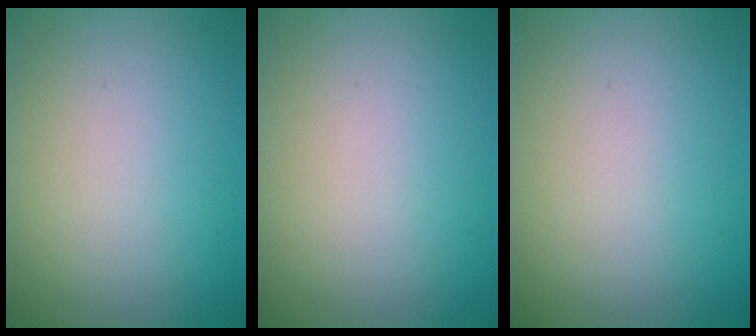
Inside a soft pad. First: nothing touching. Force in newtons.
{"total": 0.0}
{"total": 0.0}